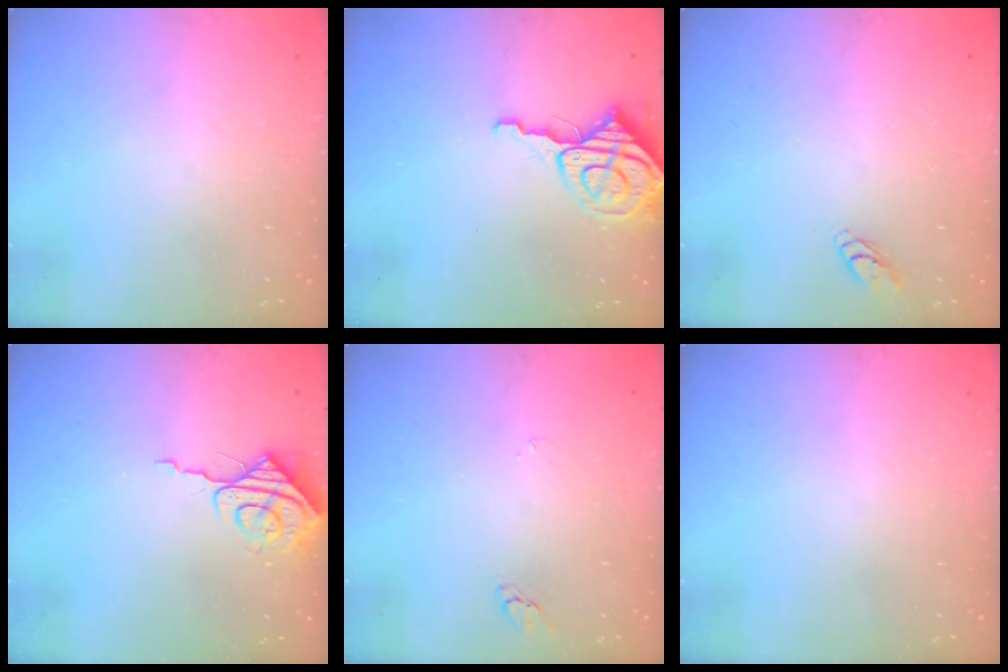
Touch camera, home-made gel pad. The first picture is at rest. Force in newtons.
{"total": 8.5, "press": 8.5, "slide": 0.9}
{"total": 3.1, "press": 3.1, "slide": 0.3}
{"total": 7.9, "press": 7.9, "slide": 0.8}
{"total": 2.5, "press": 2.5, "slide": 0.2}
{"total": 0.0}